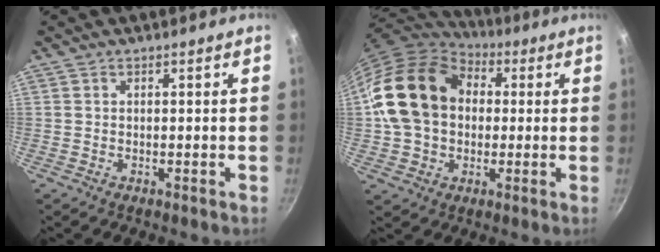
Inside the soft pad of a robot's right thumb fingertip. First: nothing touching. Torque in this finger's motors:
{"motor_torque": [1.42, 3.59, 1.22, -0.96, 0.27]}